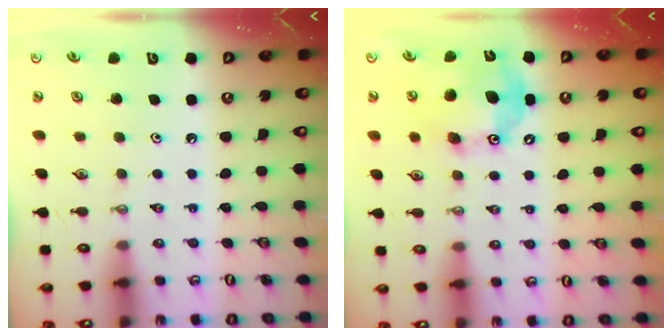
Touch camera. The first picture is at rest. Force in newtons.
{"total": 14.9, "press": 14.9, "slide": 0.3}